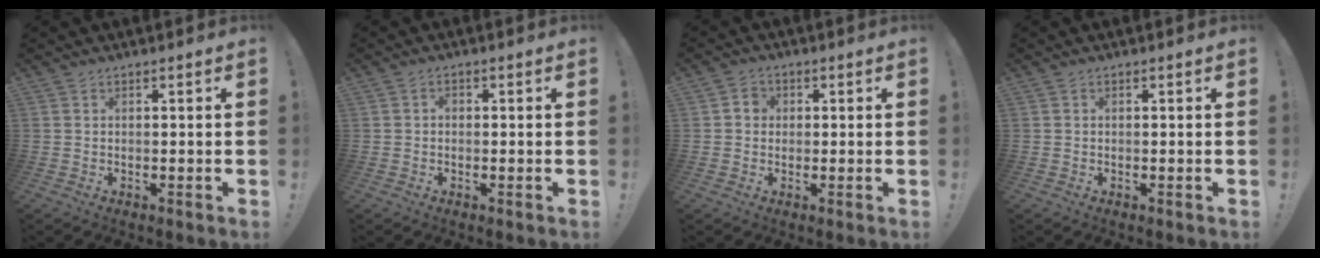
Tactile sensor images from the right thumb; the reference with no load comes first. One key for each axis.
{"total": 1.2, "fx": -0.6, "fy": 0.9, "fz": 0.6, "tx": -0.013, "ty": 0.006, "tz": -0.011}
{"total": 3.4, "fx": 0.0, "fy": 3.2, "fz": 1.3, "tx": -0.022, "ty": 0.008, "tz": 0.001}
{"total": 0.0}